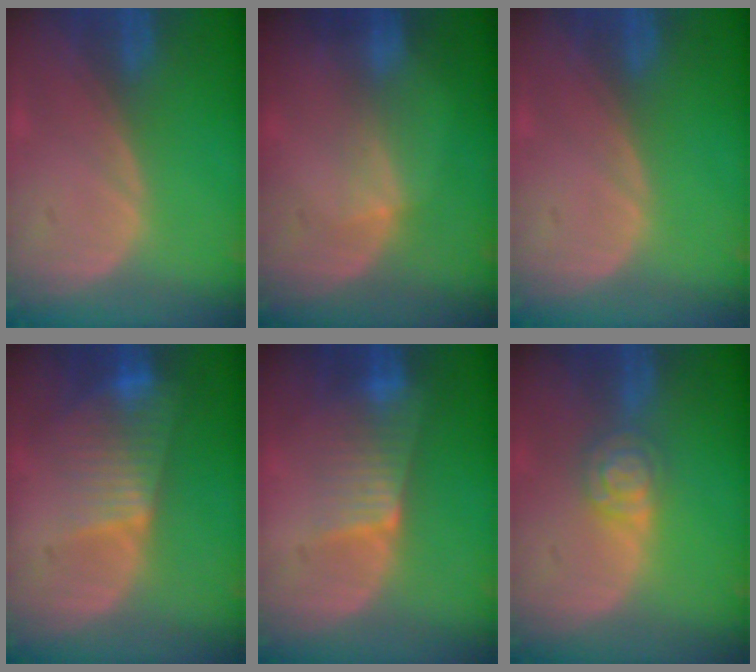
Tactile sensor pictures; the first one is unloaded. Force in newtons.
{"total": 2.4, "press": 2.1, "slide": 1.2}
{"total": 0.0}
{"total": 7.8, "press": 6.7, "slide": 4.1}
{"total": 6.5, "press": 5.8, "slide": 3.1}
{"total": 4.8, "press": 4.1, "slide": 2.4}